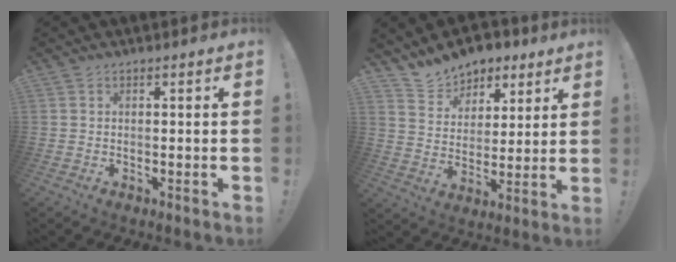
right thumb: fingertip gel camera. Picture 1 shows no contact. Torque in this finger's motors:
{"motor_torque": [-0.03, 0.08, 0.78, 0.70, 0.00]}